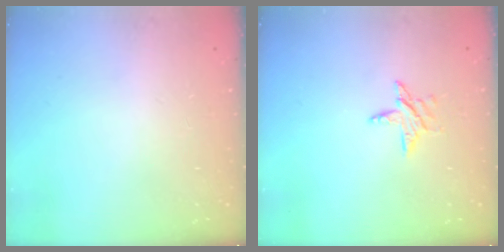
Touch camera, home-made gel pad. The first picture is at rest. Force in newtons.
{"total": 5.2, "press": 5.2, "slide": 0.5}